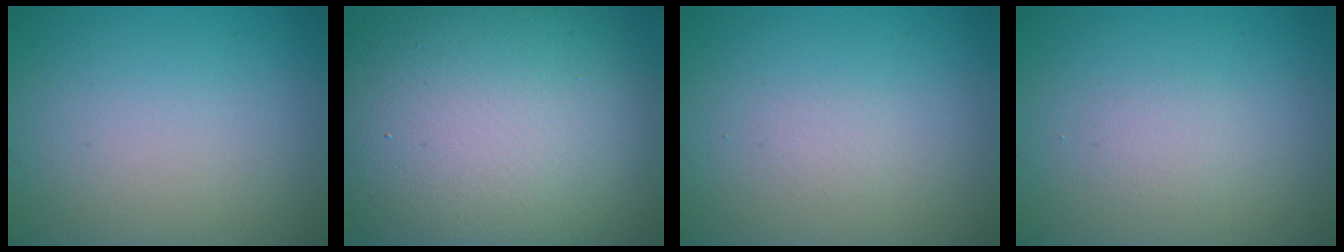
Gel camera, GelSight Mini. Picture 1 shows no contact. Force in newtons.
{"total": 16.9, "press": 16.9, "slide": 1.0}
{"total": 0.6, "press": 0.6, "slide": 0.1}
{"total": 1.1, "press": 1.1, "slide": 0.0}